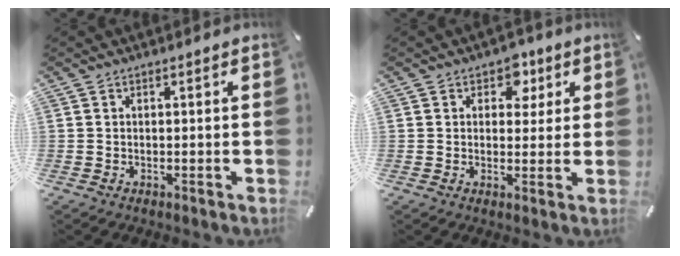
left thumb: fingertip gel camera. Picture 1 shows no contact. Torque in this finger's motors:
{"motor_torque": [0.67, 0.50, 0.24, -0.29, 0.02]}